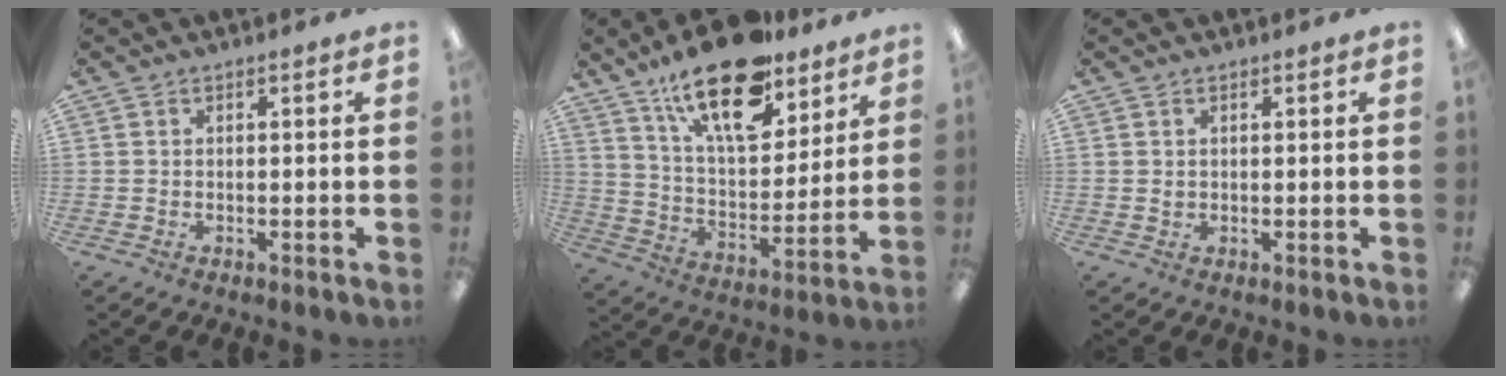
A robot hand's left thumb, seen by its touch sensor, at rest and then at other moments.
{"total": 21.7, "force": [15.0, 9.1, 12.8], "torque": [-0.210, -0.079, 0.256]}
{"total": 0.6, "force": [0.4, 0.5, 0.2], "torque": [-0.004, 0.002, 0.006]}